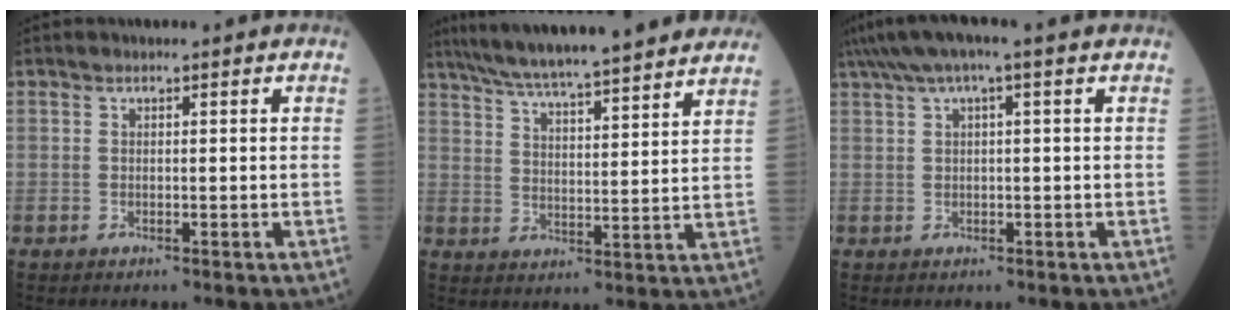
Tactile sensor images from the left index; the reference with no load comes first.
{"total": 21.6, "force": [18.7, 1.6, 10.6], "torque": [-0.177, 0.023, 0.268]}
{"total": 5.4, "force": [3.1, 0.2, 4.4], "torque": [-0.086, 0.036, 0.055]}